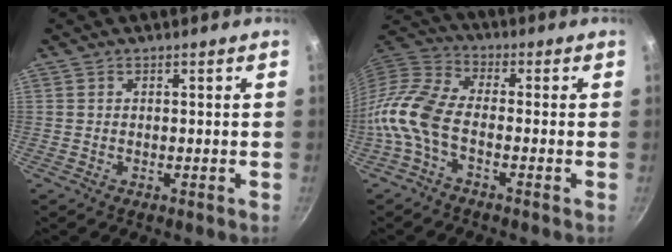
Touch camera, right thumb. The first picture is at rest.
{"total": 9.0, "force": [-3.5, 4.7, 6.9], "torque": [-0.150, 0.038, -0.089]}